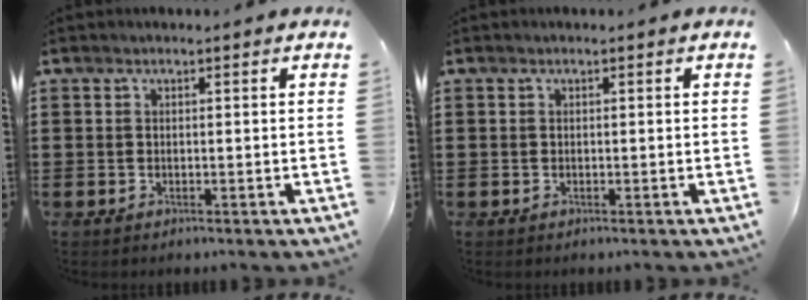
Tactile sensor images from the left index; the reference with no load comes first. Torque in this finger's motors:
{"motor_torque": [0.00, 0.00, 0.00, 0.00]}